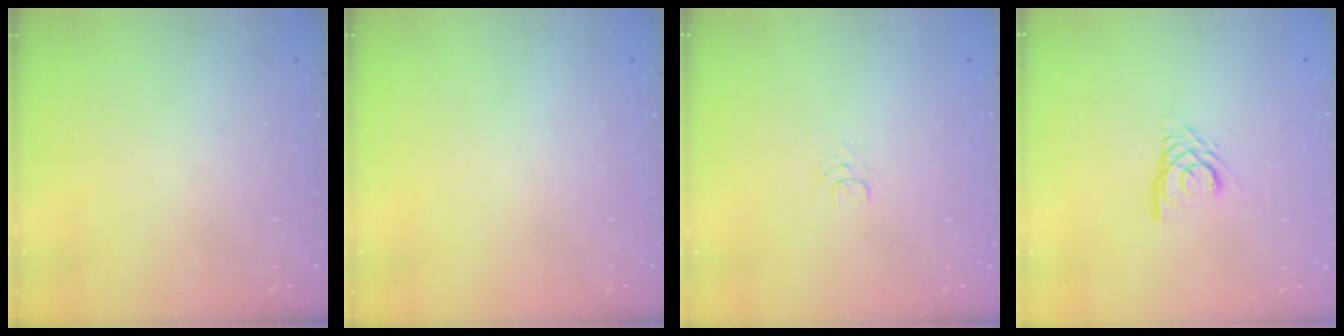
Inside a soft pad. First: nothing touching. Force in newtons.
{"total": 0.0}
{"total": 1.7, "press": 1.7, "slide": 0.2}
{"total": 5.5, "press": 5.5, "slide": 0.5}